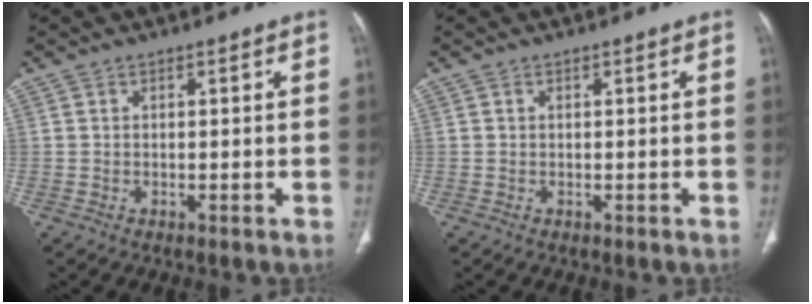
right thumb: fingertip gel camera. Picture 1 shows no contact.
{"total": 0.0}